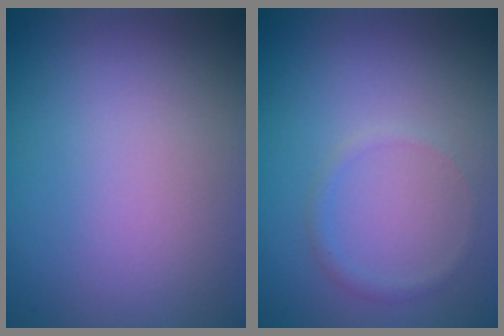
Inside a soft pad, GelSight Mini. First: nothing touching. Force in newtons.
{"total": 0.9, "press": 0.9, "slide": 0.1}